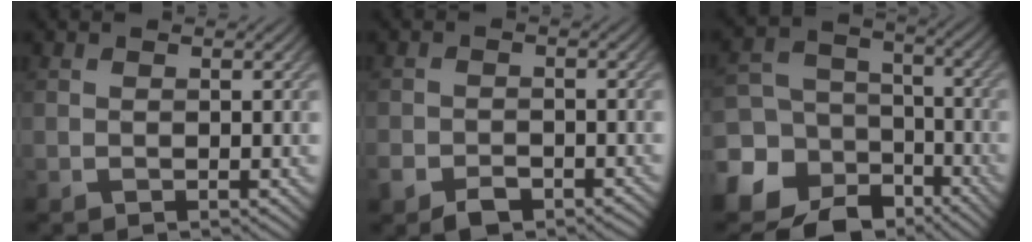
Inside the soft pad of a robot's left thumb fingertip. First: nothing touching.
{"total": 4.0, "force": [-2.7, 2.2, 1.9], "torque": [-0.030, -0.008, -0.051]}
{"total": 15.7, "force": [-9.4, 11.4, 5.1], "torque": [-0.169, -0.054, -0.152]}